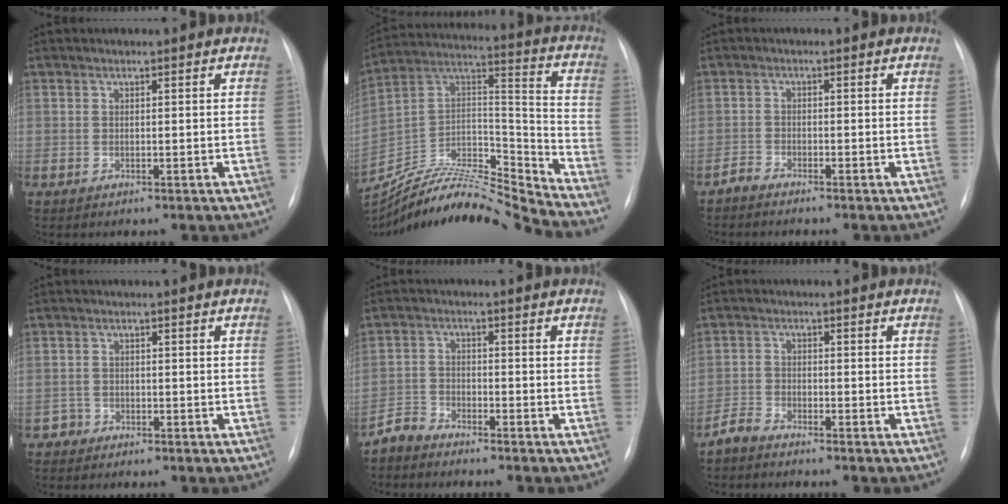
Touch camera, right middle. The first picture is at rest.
{"total": 20.9, "force": [-20.3, -0.4, 5.3], "torque": [-0.104, 0.041, -0.348]}
{"total": 1.6, "force": [-1.5, 0.0, 0.2], "torque": [-0.005, -0.002, -0.031]}
{"total": 1.4, "force": [-1.0, 0.8, -0.5], "torque": [0.009, 0.006, -0.023]}
{"total": 3.1, "force": [-3.1, 0.6, -0.3], "torque": [0.009, -0.009, -0.063]}
{"total": 2.5, "force": [-2.4, 0.3, 0.3], "torque": [-0.008, -0.006, -0.051]}